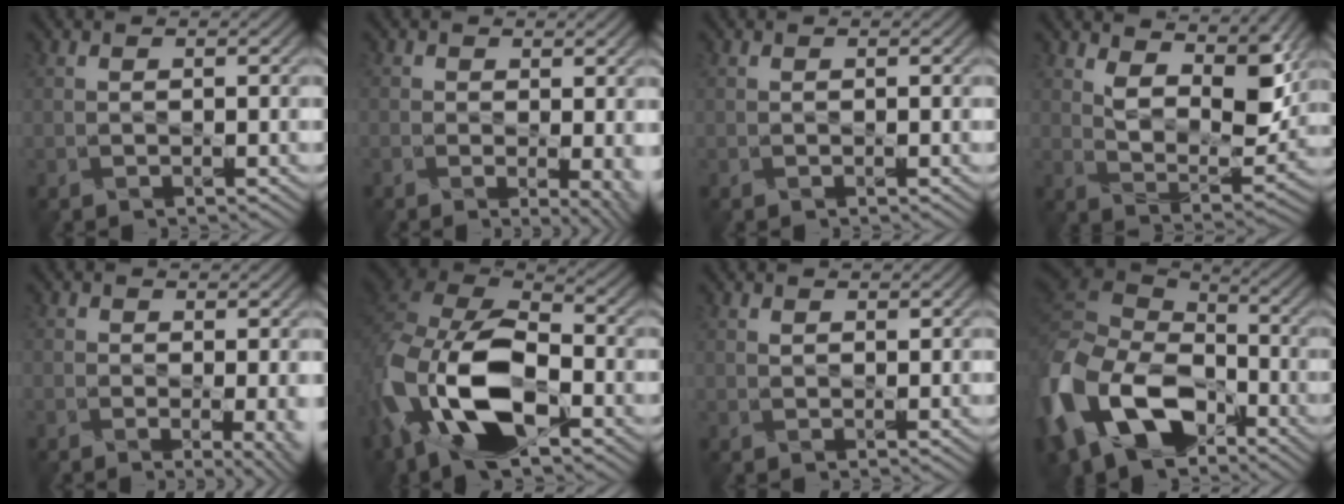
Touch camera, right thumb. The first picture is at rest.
{"total": 5.1, "force": [-0.9, 2.3, 4.5], "torque": [-0.054, -0.010, -0.002]}
{"total": 0.0}
{"total": 9.3, "force": [5.9, 4.0, 6.0], "torque": [-0.127, -0.010, 0.105]}
{"total": 4.8, "force": [-0.9, 2.1, 4.3], "torque": [-0.047, -0.008, -0.005]}
{"total": 15.7, "force": [-5.8, 9.2, 11.3], "torque": [-0.269, -0.037, -0.110]}
{"total": 1.0, "force": [1.0, 0.2, -0.3], "torque": [0.005, -0.005, 0.020]}
{"total": 18.4, "force": [-7.7, 12.3, 11.3], "torque": [-0.309, -0.042, -0.134]}